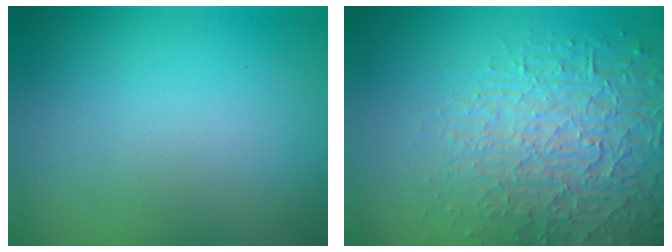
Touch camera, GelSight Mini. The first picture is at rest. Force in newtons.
{"total": 6.5, "press": 5.1, "slide": 4.1}